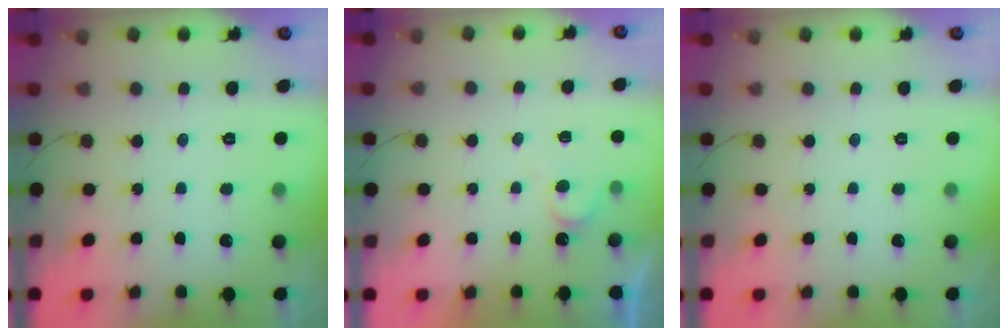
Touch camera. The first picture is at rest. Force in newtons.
{"total": 6.4, "press": 6.3, "slide": 0.6}
{"total": 0.0}